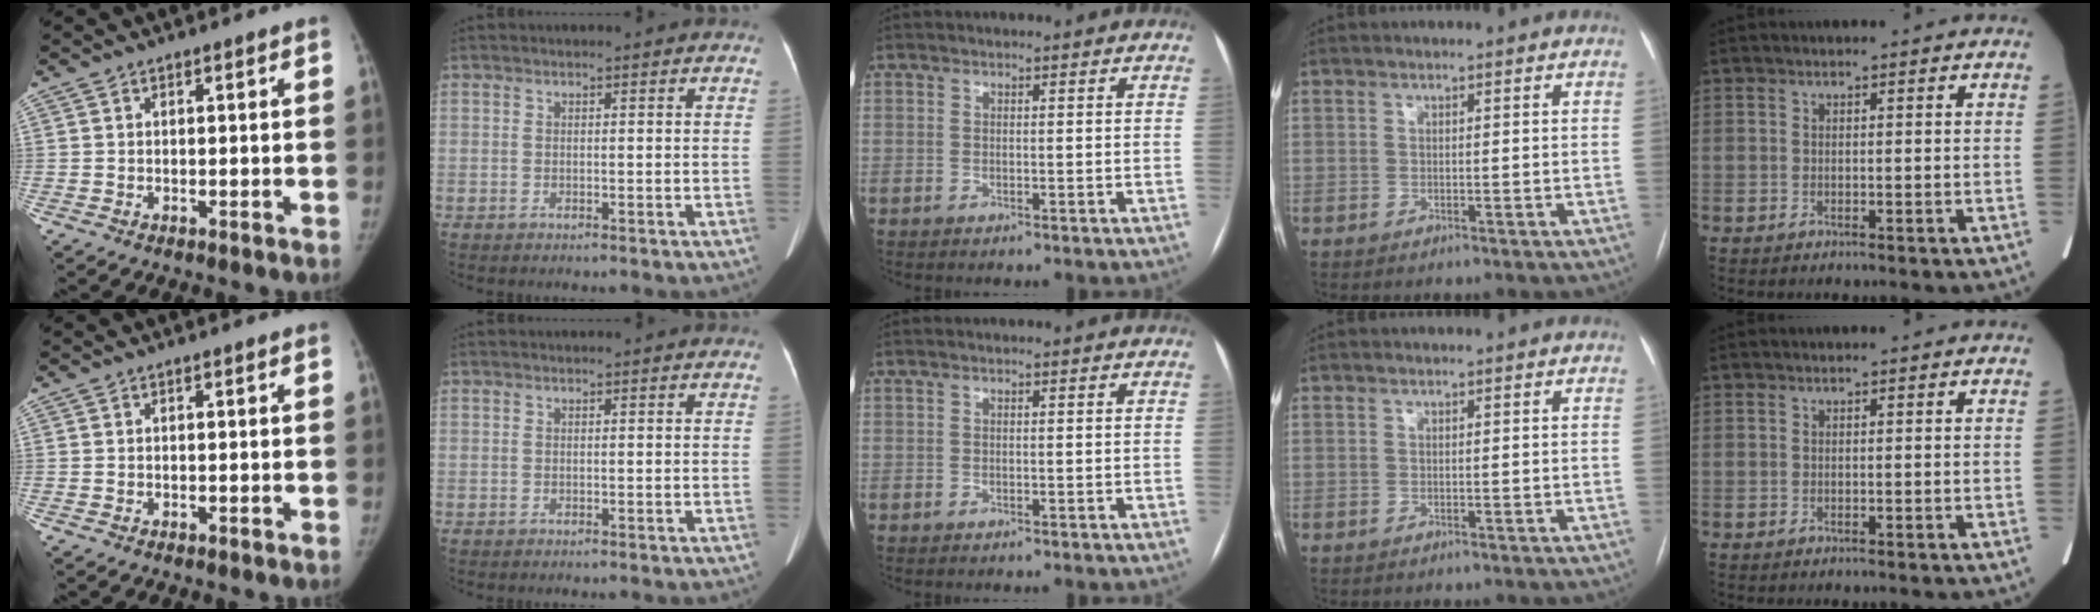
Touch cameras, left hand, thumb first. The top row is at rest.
{}